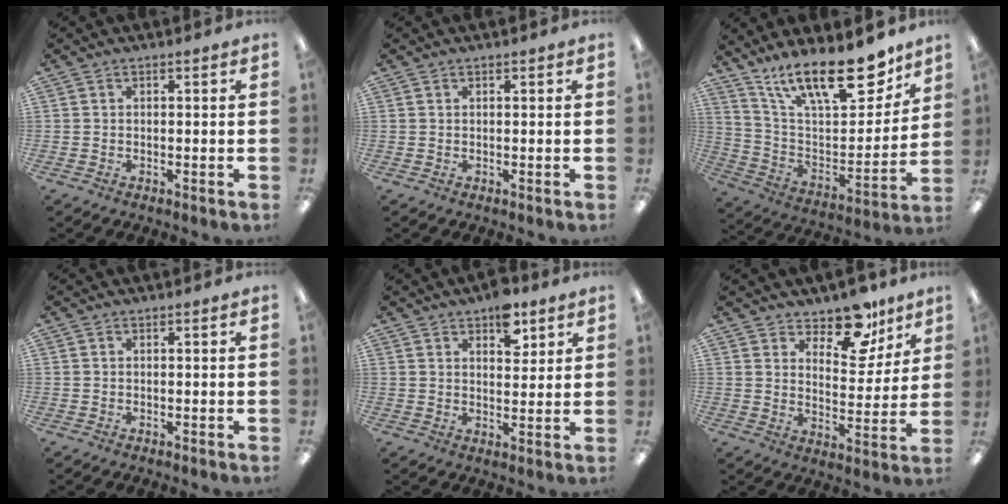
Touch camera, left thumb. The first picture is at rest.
{"total": 0.0}
{"total": 22.3, "force": [15.7, 8.3, 13.4], "torque": [-0.208, -0.107, 0.268]}
{"total": 0.0}
{"total": 8.0, "force": [5.0, 4.2, 4.6], "torque": [-0.045, -0.023, 0.081]}
{"total": 12.5, "force": [9.6, 6.1, 5.1], "torque": [-0.056, -0.070, 0.171]}